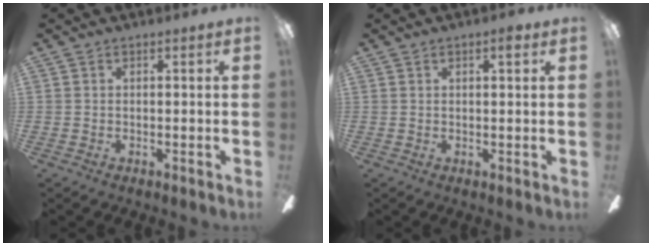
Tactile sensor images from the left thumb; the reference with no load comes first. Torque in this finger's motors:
{"motor_torque": [-0.17, 0.06, -0.30, -0.06, 0.01]}